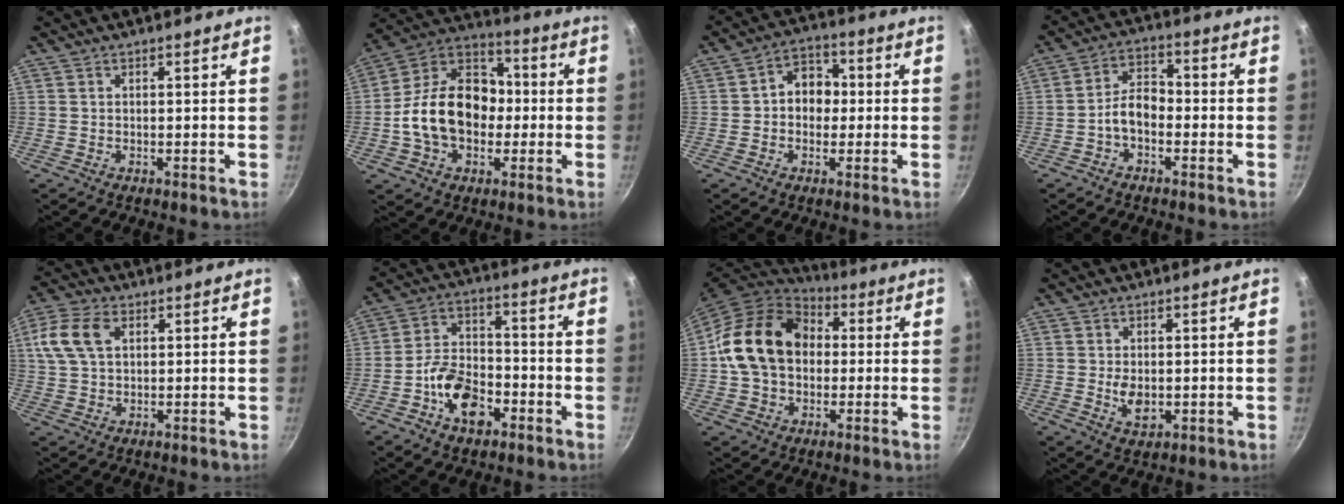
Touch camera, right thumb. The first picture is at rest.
{"total": 19.5, "force": [-1.8, 14.3, 13.1], "torque": [-0.195, 0.048, -0.046]}
{"total": 8.0, "force": [0.1, 6.4, 4.7], "torque": [-0.023, 0.018, -0.010]}
{"total": 6.2, "force": [-2.2, 3.9, 4.3], "torque": [-0.060, 0.034, -0.047]}
{"total": 9.4, "force": [2.9, 6.1, 6.6], "torque": [-0.130, 0.009, 0.048]}
{"total": 11.6, "force": [-5.2, 7.1, 7.6], "torque": [-0.115, 0.045, -0.101]}
{"total": 18.0, "force": [1.7, 13.8, 11.4], "torque": [-0.178, 0.035, 0.021]}
{"total": 4.5, "force": [-0.3, 2.9, 3.5], "torque": [-0.058, -0.010, 0.001]}